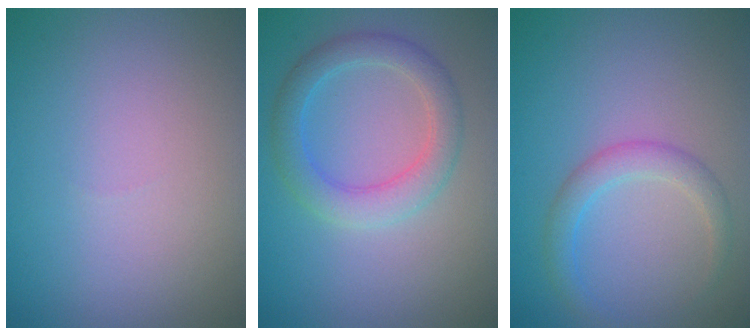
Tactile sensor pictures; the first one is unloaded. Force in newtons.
{"total": 3.6, "press": 3.6, "slide": 0.1}
{"total": 2.4, "press": 2.4, "slide": 0.1}